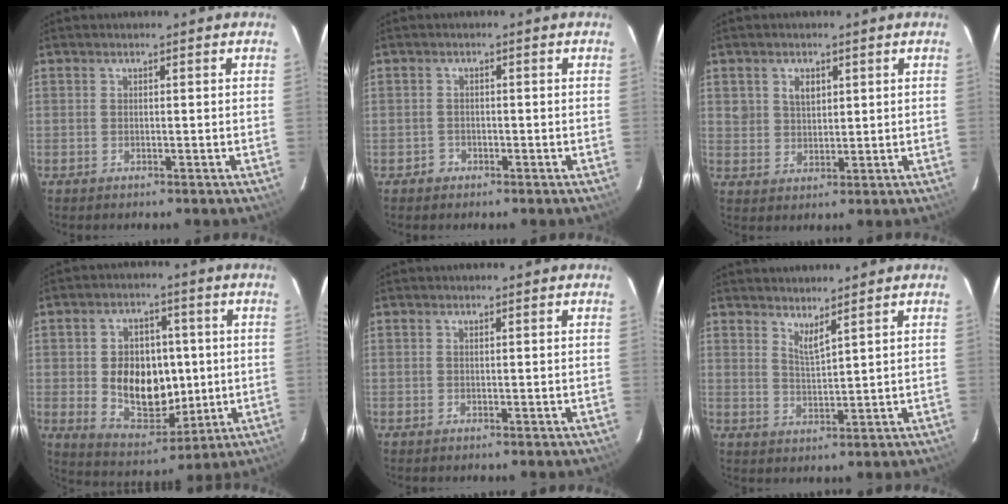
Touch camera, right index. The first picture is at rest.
{"total": 1.8, "force": [-1.0, 1.5, 0.0], "torque": [-0.002, 0.007, -0.014]}
{"total": 4.0, "force": [1.9, 3.1, 1.8], "torque": [-0.028, 0.007, 0.040]}
{"total": 13.6, "force": [-0.3, 9.8, 9.4], "torque": [-0.181, 0.002, 0.015]}
{"total": 0.0}
{"total": 3.2, "force": [2.7, -0.1, 1.7], "torque": [-0.030, -0.009, 0.046]}